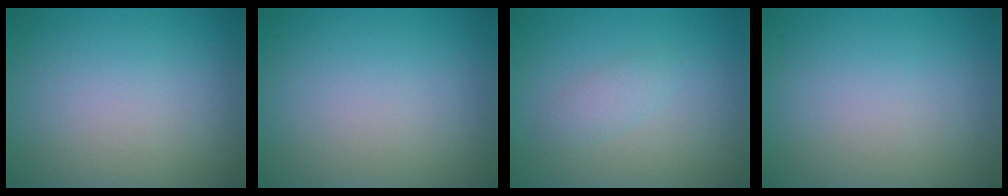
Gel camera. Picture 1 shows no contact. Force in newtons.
{"total": 0.0}
{"total": 1.3, "press": 1.3, "slide": 0.1}
{"total": 0.0}